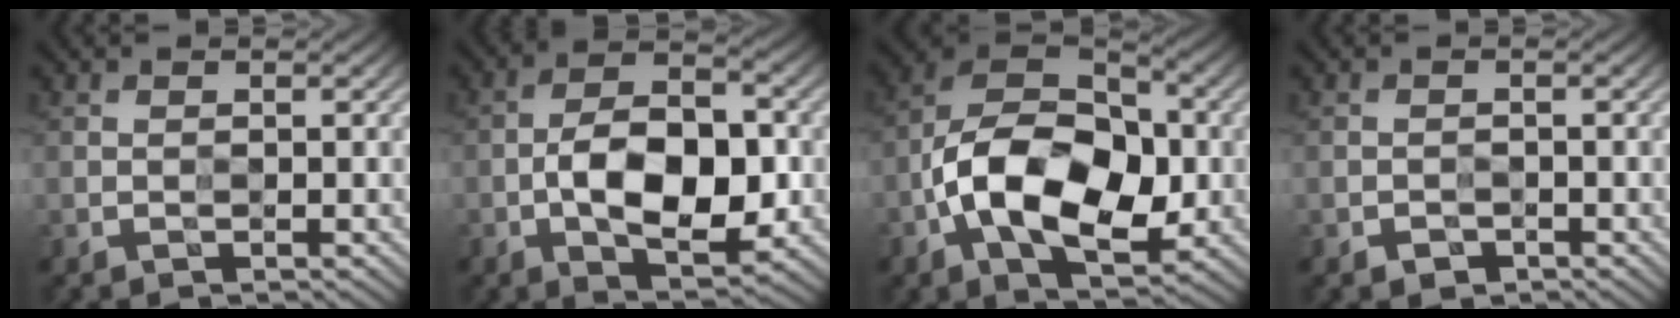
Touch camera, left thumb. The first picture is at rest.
{"total": 11.0, "force": [-2.3, 5.6, 9.2], "torque": [-0.160, -0.002, -0.040]}
{"total": 14.3, "force": [-3.1, 8.5, 11.0], "torque": [-0.201, 0.003, -0.072]}
{"total": 1.2, "force": [-0.8, 0.7, 0.5], "torque": [-0.005, -0.002, -0.016]}